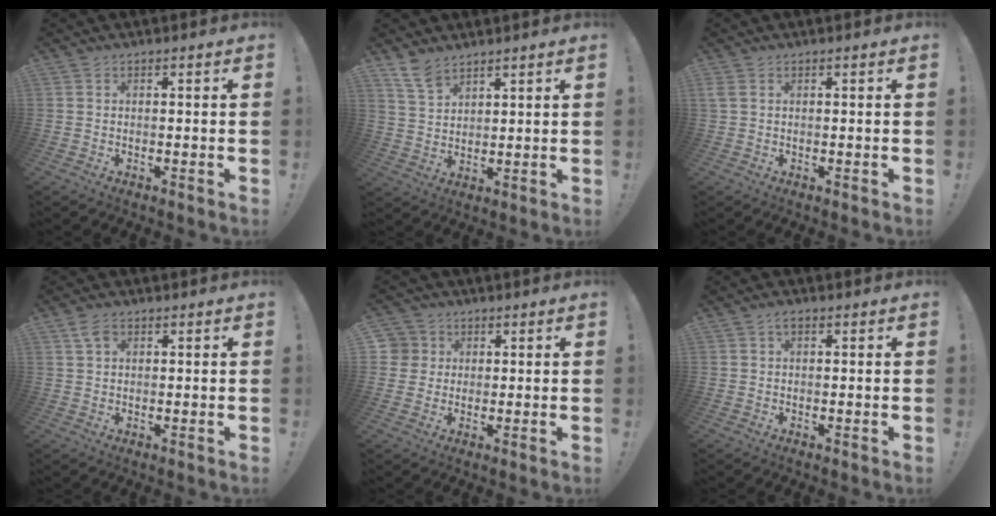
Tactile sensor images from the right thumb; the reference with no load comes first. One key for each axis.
{"total": 7.2, "fx": 5.8, "fy": 3.3, "fz": 2.8, "tx": -0.048, "ty": -0.037, "tz": 0.111}
{"total": 1.4, "fx": 0.7, "fy": 0.7, "fz": 1.0, "tx": -0.024, "ty": 0.003, "tz": 0.013}
{"total": 3.3, "fx": 1.7, "fy": 2.0, "fz": 2.0, "tx": -0.031, "ty": -0.003, "tz": 0.032}
{"total": 4.7, "fx": 1.1, "fy": 4.5, "fz": 0.8, "tx": -0.025, "ty": -0.003, "tz": 0.020}
{"total": 1.5, "fx": 0.4, "fy": 0.8, "fz": 1.1, "tx": -0.017, "ty": 0.001, "tz": 0.006}